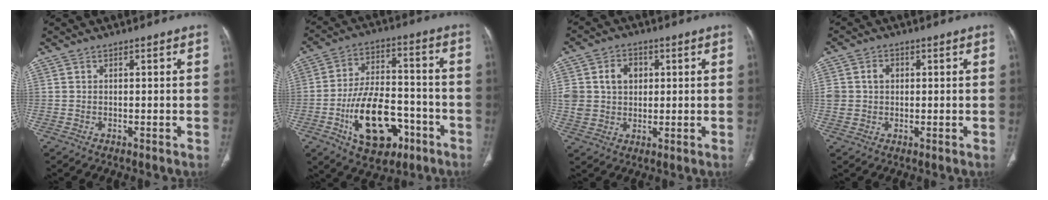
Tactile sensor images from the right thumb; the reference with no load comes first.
{"total": 17.1, "force": [-6.9, 9.8, 12.2], "torque": [-0.180, 0.042, -0.104]}
{"total": 8.8, "force": [2.0, 7.1, 4.8], "torque": [-0.062, 0.000, 0.042]}
{"total": 4.1, "force": [0.9, 3.4, 2.1], "torque": [-0.026, 0.004, 0.019]}